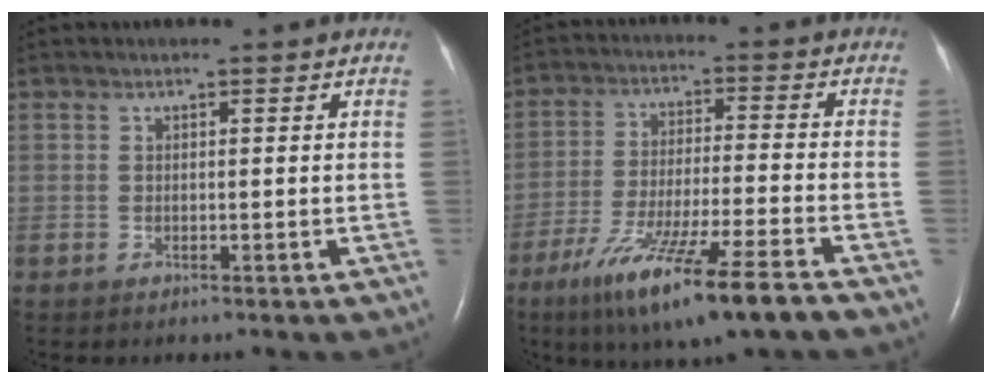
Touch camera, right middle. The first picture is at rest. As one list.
[{"total": 14.9, "force": [-9.8, 0.1, 11.3], "torque": [-0.208, -0.045, -0.170]}]